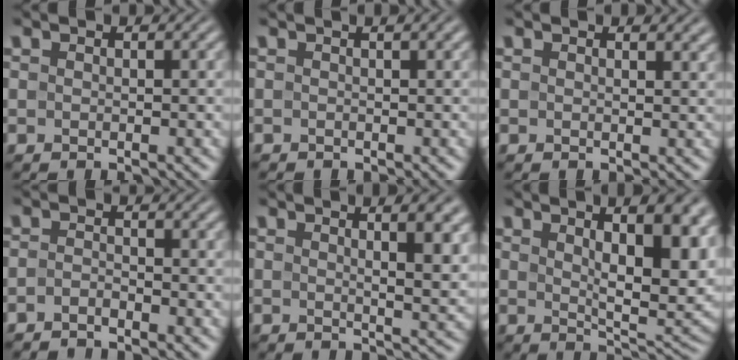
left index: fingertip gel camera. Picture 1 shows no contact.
{"total": 1.3, "force": [0.6, 0.4, 1.0], "torque": [-0.010, 0.002, 0.006]}
{"total": 1.3, "force": [1.1, 0.4, 0.7], "torque": [-0.005, 0.001, 0.014]}
{"total": 1.2, "force": [-1.0, 0.3, 0.5], "torque": [-0.011, -0.001, -0.024]}
{"total": 7.7, "force": [2.7, 2.6, 6.7], "torque": [-0.045, 0.019, 0.023]}
{"total": 12.5, "force": [4.0, 4.9, 10.8], "torque": [-0.121, 0.012, 0.050]}